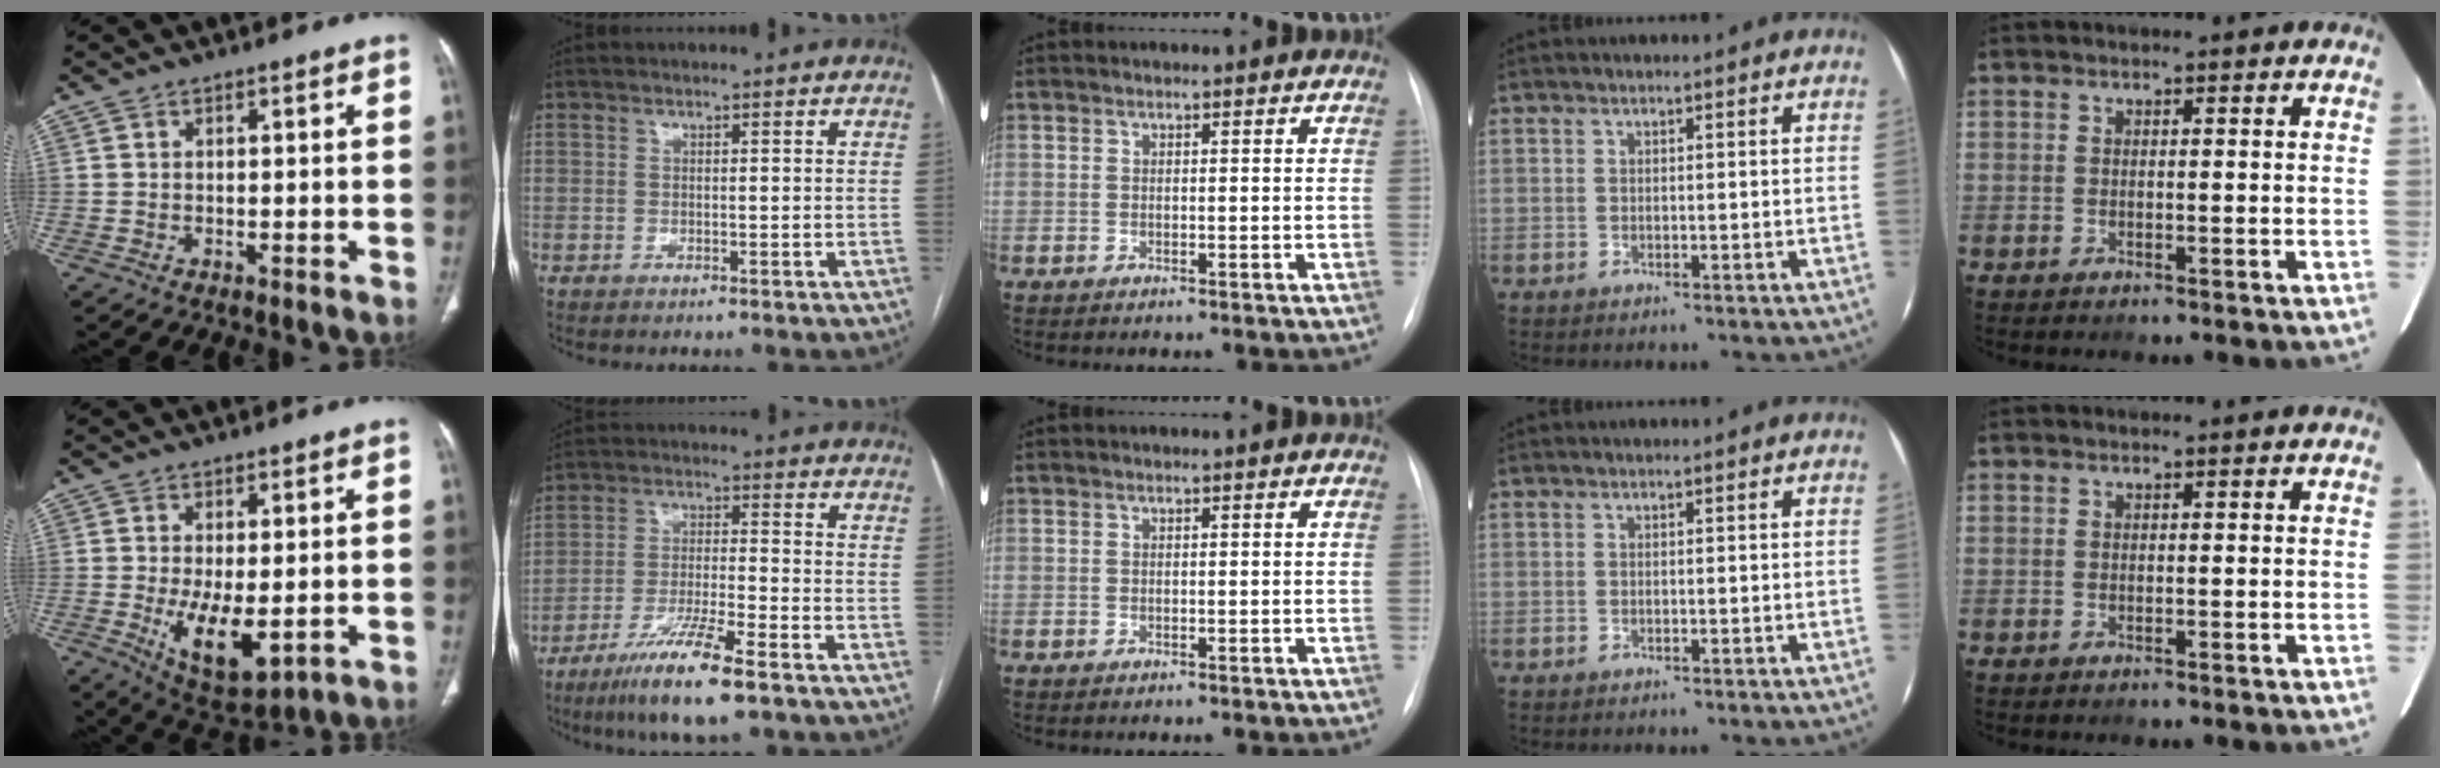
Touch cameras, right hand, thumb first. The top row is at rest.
{"thumb": {"total": 10.5, "force": [-2.0, 4.8, 9.2], "torque": [-0.145, -0.024, -0.017]}, "index": {"total": 11.1, "force": [-7.3, 0.4, 8.4], "torque": [-0.163, -0.029, -0.131]}}